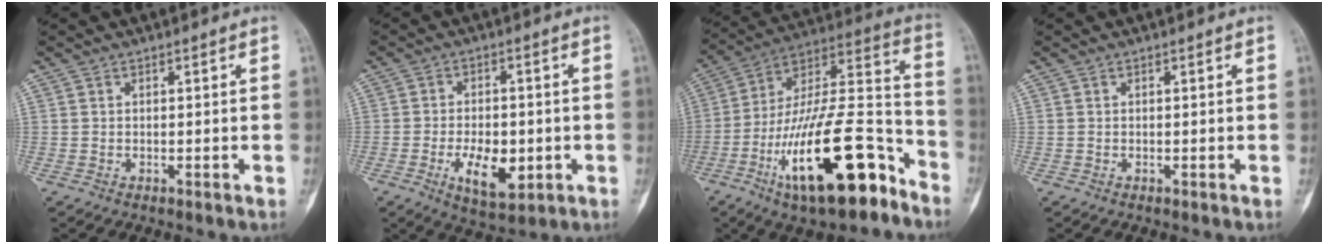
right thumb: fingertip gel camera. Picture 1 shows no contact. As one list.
[{"total": 9.1, "force": [-2.5, 4.8, 7.2], "torque": [-0.100, -0.003, -0.034]}, {"total": 26.9, "force": [-13.6, 9.4, 21.2], "torque": [-0.354, 0.077, -0.225]}, {"total": 0.0}]